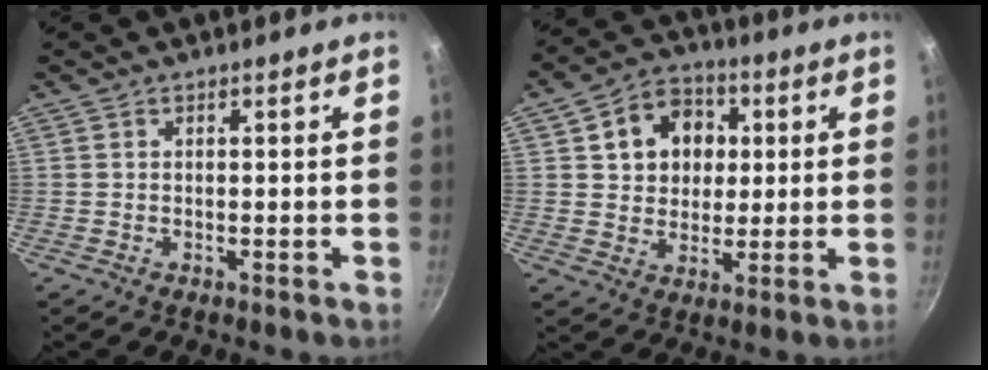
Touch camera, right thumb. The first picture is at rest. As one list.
[{"total": 11.8, "force": [3.0, 9.8, 5.9], "torque": [-0.062, 0.008, 0.045]}]